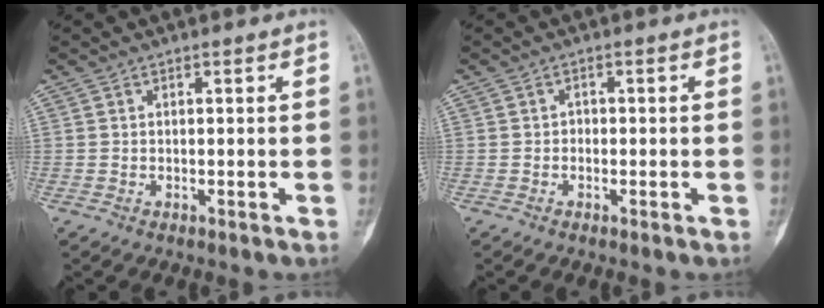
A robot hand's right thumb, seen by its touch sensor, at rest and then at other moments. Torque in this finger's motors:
{"motor_torque": [-0.41, -0.42, 0.27, -0.05, -0.03]}